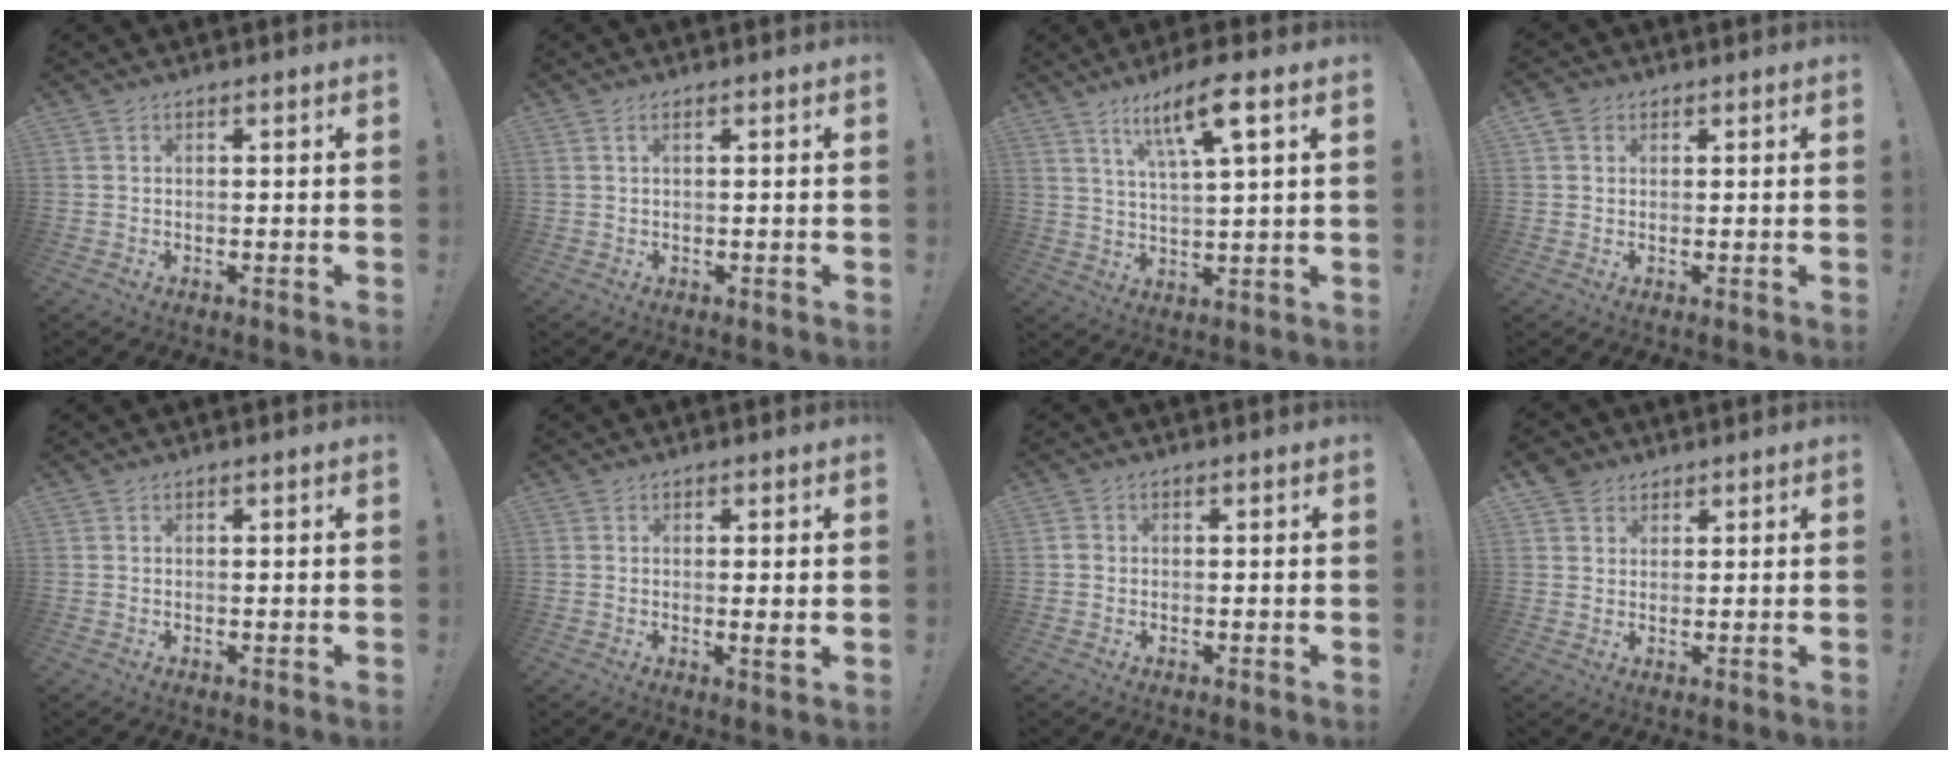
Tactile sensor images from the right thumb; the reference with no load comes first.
{"total": 1.0, "force": [0.4, 0.2, 0.9], "torque": [-0.021, 0.002, 0.007]}
{"total": 10.9, "force": [6.2, 1.9, 8.8], "torque": [-0.151, -0.021, 0.100]}
{"total": 3.2, "force": [1.5, 2.6, 1.1], "torque": [-0.010, -0.003, 0.028]}
{"total": 0.0}
{"total": 2.3, "force": [0.5, -0.1, 2.2], "torque": [-0.029, -0.009, 0.006]}
{"total": 1.5, "force": [-0.1, 1.4, 0.7], "torque": [-0.017, 0.007, -0.001]}
{"total": 4.2, "force": [2.7, 3.2, 0.5], "torque": [-0.010, -0.012, 0.053]}